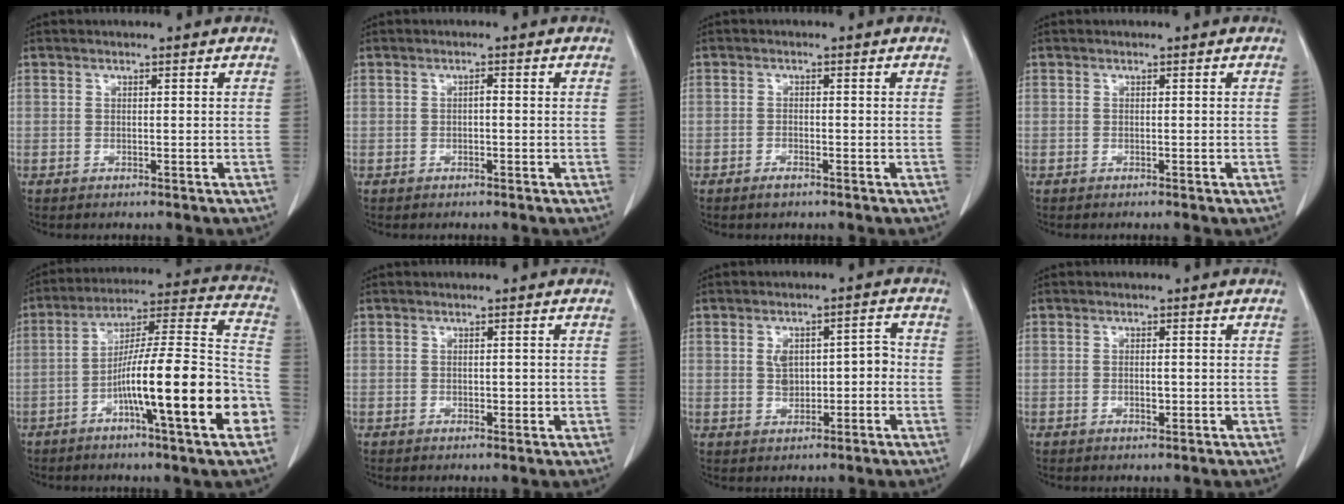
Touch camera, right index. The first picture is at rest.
{"total": 0.7, "force": [-0.1, 0.2, 0.6], "torque": [-0.012, 0.003, -0.003]}
{"total": 1.4, "force": [-1.1, 0.3, 0.8], "torque": [-0.021, -0.003, -0.014]}
{"total": 0.6, "force": [-0.5, 0.0, 0.3], "torque": [-0.007, -0.002, -0.007]}
{"total": 20.6, "force": [-7.2, 1.0, 19.3], "torque": [-0.271, 0.007, -0.116]}
{"total": 1.1, "force": [-0.1, 0.7, 0.8], "torque": [-0.008, 0.000, 0.001]}
{"total": 5.3, "force": [-0.3, 3.1, 4.4], "torque": [-0.067, 0.025, 0.003]}
{"total": 1.3, "force": [-0.3, 0.5, 1.1], "torque": [-0.021, 0.000, -0.003]}